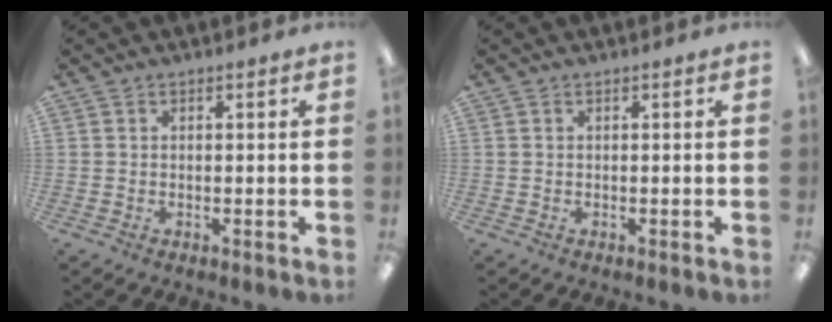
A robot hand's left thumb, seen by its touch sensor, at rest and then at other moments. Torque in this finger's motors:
{"motor_torque": [-0.02, -0.02, 0.08, -0.03, 0.00]}